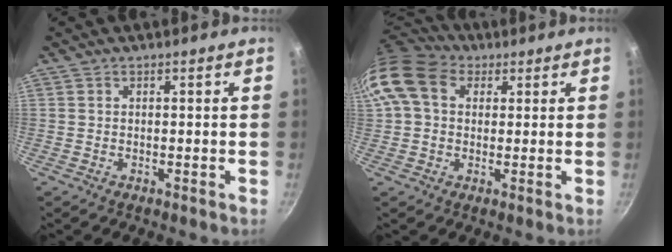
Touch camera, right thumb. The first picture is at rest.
{"total": 13.6, "force": [3.7, 10.4, 8.0], "torque": [-0.153, 0.023, 0.052]}